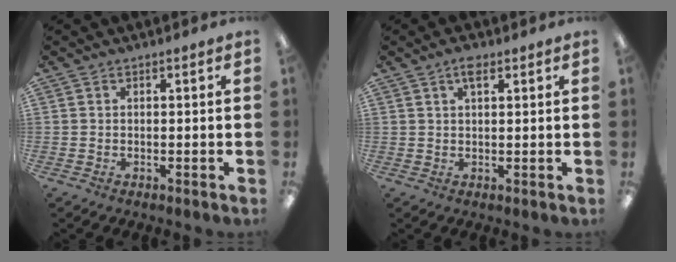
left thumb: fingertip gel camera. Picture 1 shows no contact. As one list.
[{"total": 3.5, "force": [2.1, 1.4, 2.5], "torque": [-0.038, -0.002, 0.033]}]